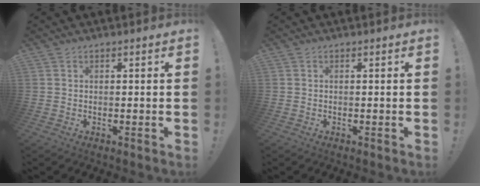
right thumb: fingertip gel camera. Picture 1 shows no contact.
{"total": 0.0}